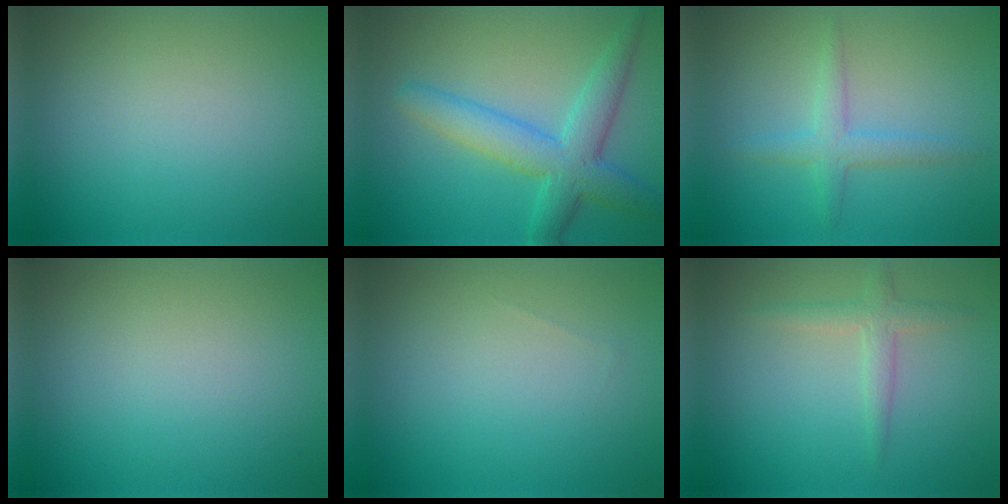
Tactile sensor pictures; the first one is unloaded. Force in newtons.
{"total": 5.8, "press": 5.8, "slide": 0.2}
{"total": 2.3, "press": 2.3, "slide": 0.1}
{"total": 0.0}
{"total": 0.0}
{"total": 1.9, "press": 1.9, "slide": 0.1}